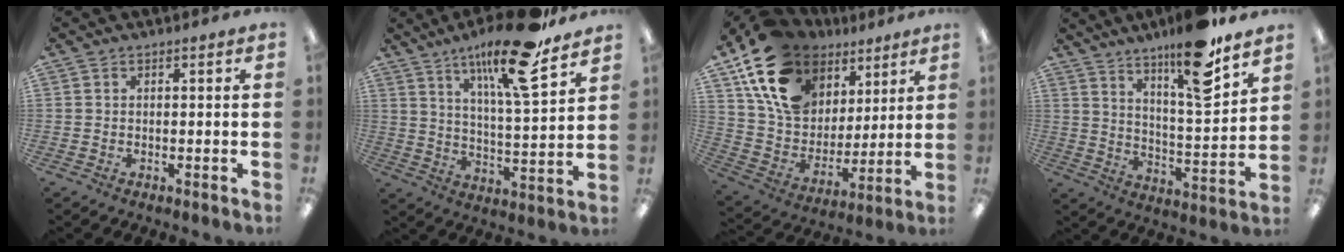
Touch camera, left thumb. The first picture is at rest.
{"total": 17.9, "force": [12.3, 3.8, 12.5], "torque": [-0.205, -0.065, 0.193]}
{"total": 19.9, "force": [11.1, 13.7, 9.2], "torque": [-0.174, -0.044, 0.211]}
{"total": 15.7, "force": [11.7, 2.8, 10.1], "torque": [-0.161, -0.074, 0.187]}